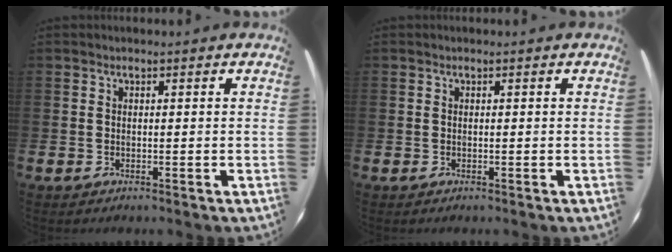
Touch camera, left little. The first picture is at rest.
{"total": 0.0}